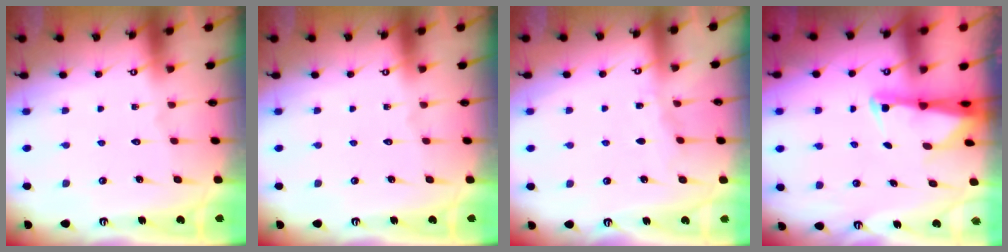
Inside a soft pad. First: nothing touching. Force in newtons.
{"total": 0.0}
{"total": 3.5, "press": 3.4, "slide": 0.5}
{"total": 2.5, "press": 2.4, "slide": 0.5}